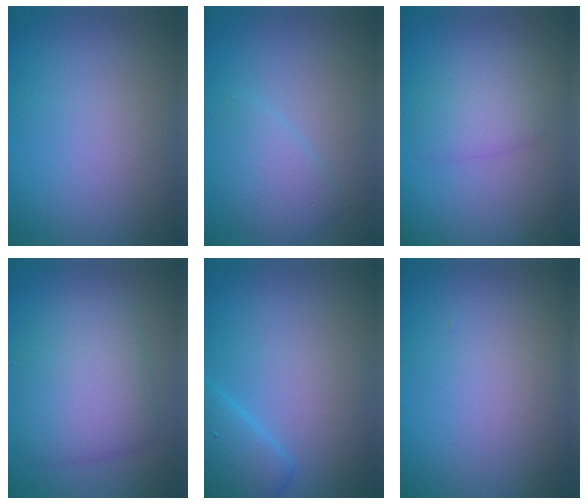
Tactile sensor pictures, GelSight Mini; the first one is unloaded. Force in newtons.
{"total": 2.6, "press": 2.6, "slide": 0.3}
{"total": 2.4, "press": 2.4, "slide": 0.1}
{"total": 5.4, "press": 5.4, "slide": 0.0}
{"total": 2.9, "press": 2.9, "slide": 0.1}
{"total": 0.0}